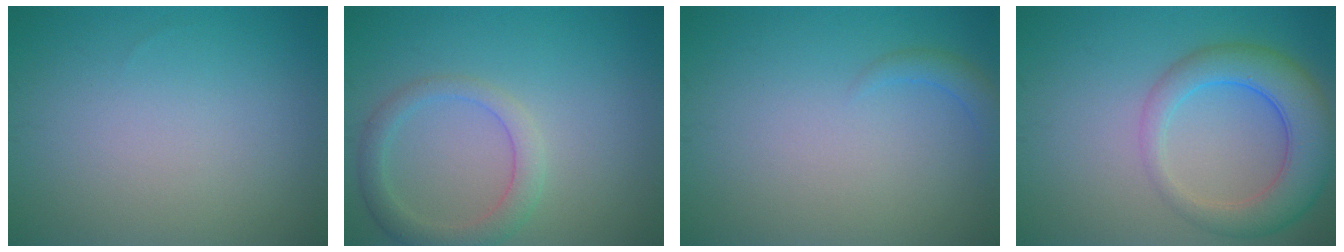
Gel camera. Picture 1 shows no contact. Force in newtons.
{"total": 3.0, "press": 2.9, "slide": 0.3}
{"total": 1.3, "press": 1.3, "slide": 0.2}
{"total": 6.1, "press": 6.1, "slide": 0.3}